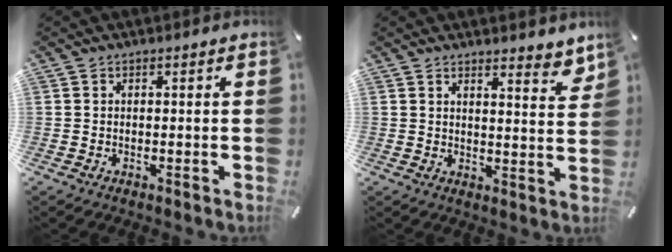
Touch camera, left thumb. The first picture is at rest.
{"total": 5.0, "force": [4.3, 1.2, 2.2], "torque": [-0.023, -0.037, 0.072]}